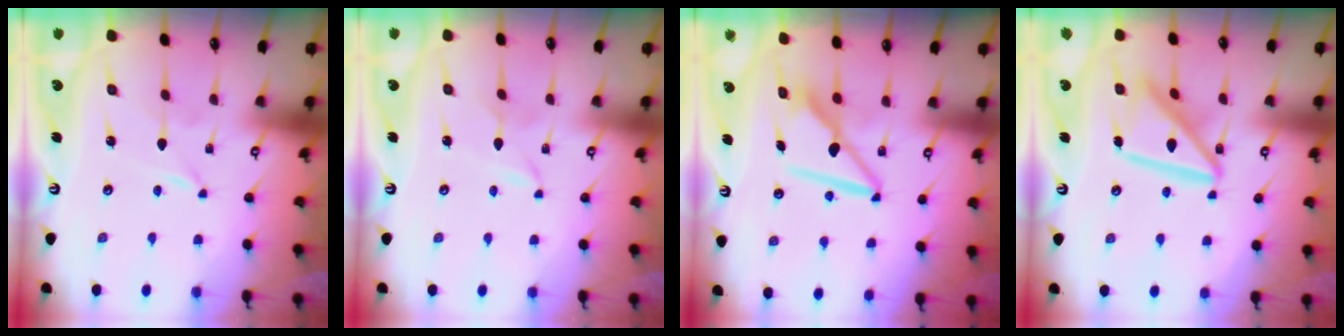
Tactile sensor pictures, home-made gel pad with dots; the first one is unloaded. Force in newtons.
{"total": 1.6, "press": 1.6, "slide": 0.2}
{"total": 11.0, "press": 10.9, "slide": 0.6}
{"total": 13.9, "press": 13.9, "slide": 1.5}